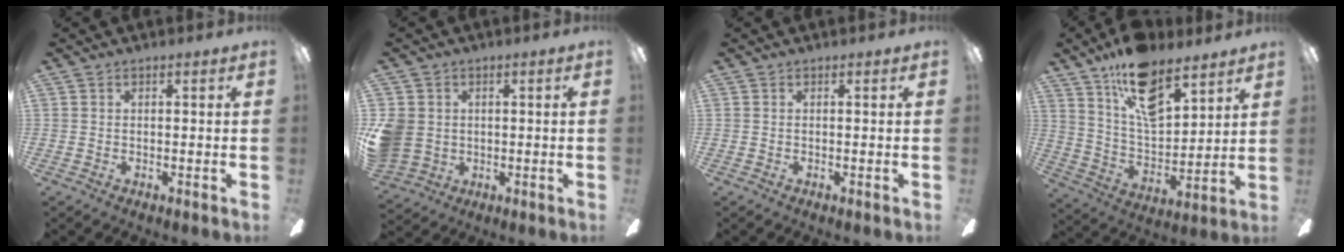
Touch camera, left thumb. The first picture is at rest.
{"total": 7.2, "force": [0.5, 6.7, 2.6], "torque": [-0.078, 0.009, 0.014]}
{"total": 0.0}
{"total": 16.6, "force": [11.5, 7.4, 9.3], "torque": [-0.163, -0.057, 0.205]}